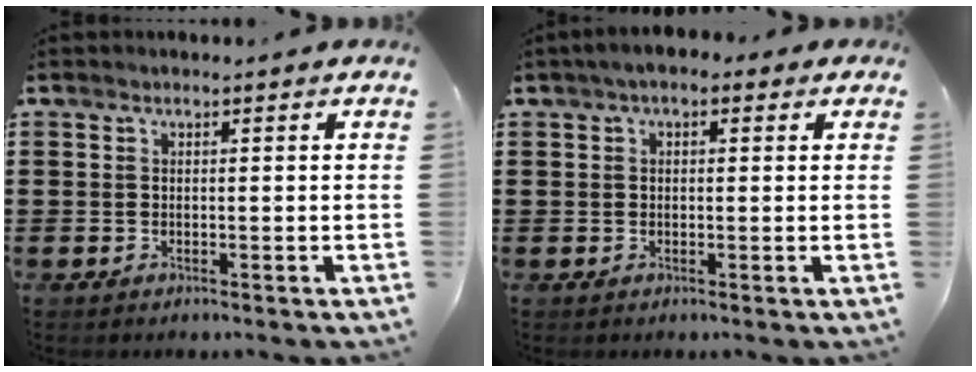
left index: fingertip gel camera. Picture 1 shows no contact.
{"total": 2.2, "force": [0.7, 1.3, 1.6], "torque": [-0.034, 0.009, 0.011]}